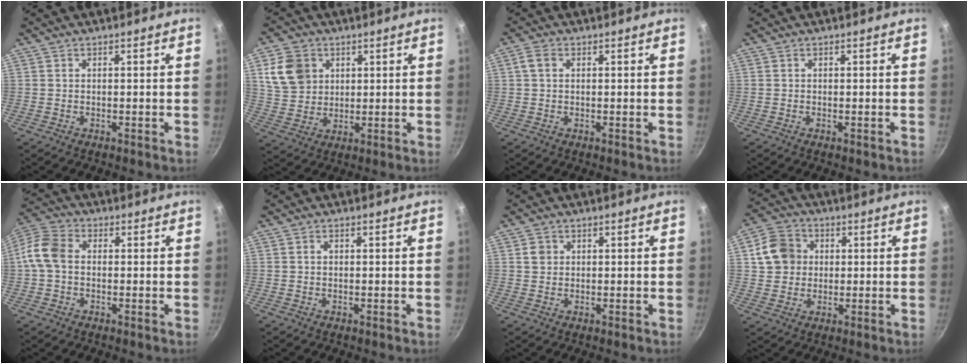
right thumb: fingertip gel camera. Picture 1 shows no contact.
{"total": 9.8, "force": [3.3, 8.0, 4.5], "torque": [-0.061, -0.002, 0.071]}
{"total": 2.5, "force": [0.6, 1.7, 1.8], "torque": [-0.035, 0.007, 0.009]}
{"total": 0.0}
{"total": 7.8, "force": [-0.2, 5.6, 5.3], "torque": [-0.104, 0.023, -0.021]}
{"total": 1.0, "force": [0.2, 0.7, 0.7], "torque": [-0.010, 0.003, 0.002]}
{"total": 2.2, "force": [0.5, 2.0, 0.8], "torque": [-0.004, 0.005, 0.007]}
{"total": 8.8, "force": [1.6, 7.8, 3.9], "torque": [-0.042, 0.012, 0.019]}